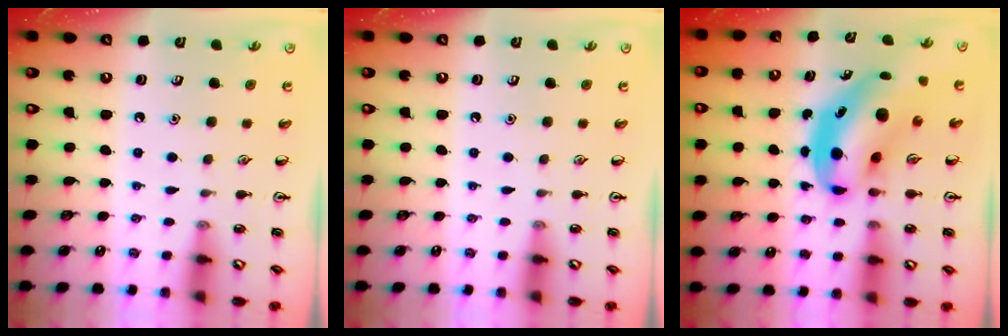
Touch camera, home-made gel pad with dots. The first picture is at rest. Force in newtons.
{"total": 0.0}
{"total": 7.7, "press": 7.6, "slide": 1.4}